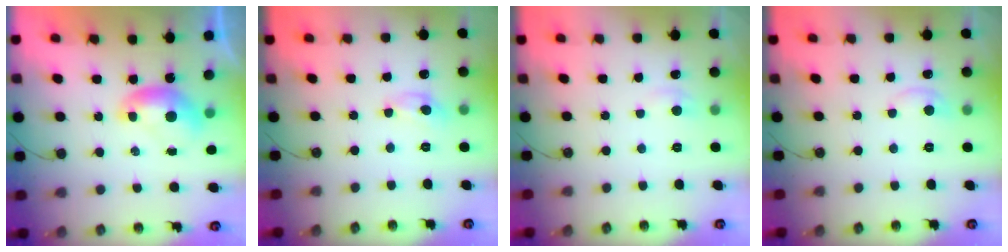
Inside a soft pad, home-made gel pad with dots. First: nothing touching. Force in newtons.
{"total": 1.5, "press": 1.5, "slide": 0.2}
{"total": 1.3, "press": 1.1, "slide": 0.6}
{"total": 1.0, "press": 0.7, "slide": 0.8}